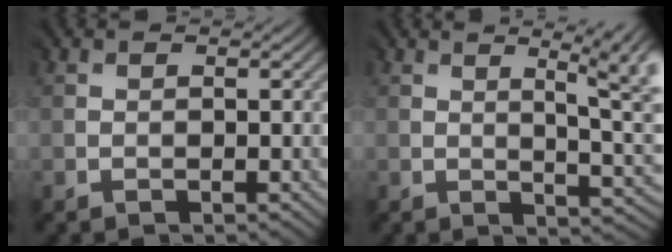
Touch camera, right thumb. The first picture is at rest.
{"total": 8.7, "force": [1.5, 3.2, 7.9], "torque": [-0.079, 0.022, 0.025]}